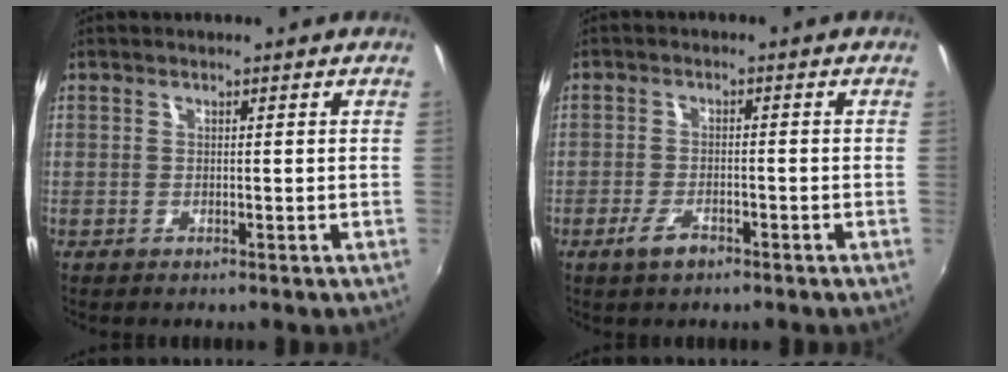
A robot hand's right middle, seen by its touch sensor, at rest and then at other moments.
{"total": 3.6, "force": [-2.4, 1.3, 2.3], "torque": [-0.056, -0.003, -0.045]}